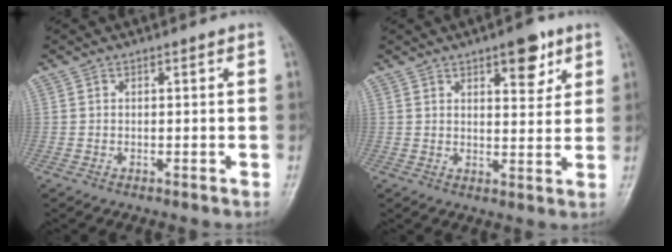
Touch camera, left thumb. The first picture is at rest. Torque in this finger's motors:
{"motor_torque": [-0.21, 0.22, -0.09, -0.14, 0.08]}